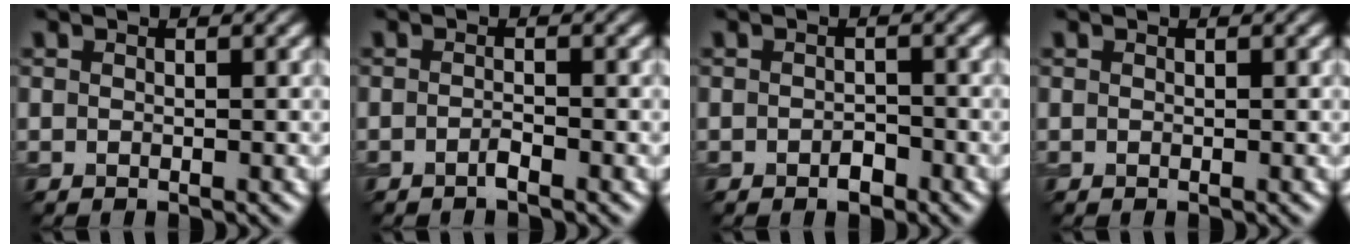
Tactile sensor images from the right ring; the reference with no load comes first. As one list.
[{"total": 0.9, "force": [-0.6, 0.1, 0.7], "torque": [-0.014, 0.003, -0.014]}, {"total": 1.3, "force": [-0.8, 0.7, 0.8], "torque": [-0.011, 0.000, -0.013]}, {"total": 0.0}]